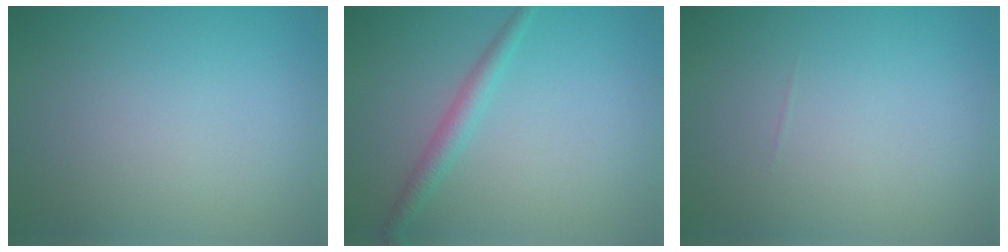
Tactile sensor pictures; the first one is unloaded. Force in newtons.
{"total": 2.0, "press": 2.0, "slide": 0.1}
{"total": 0.0}